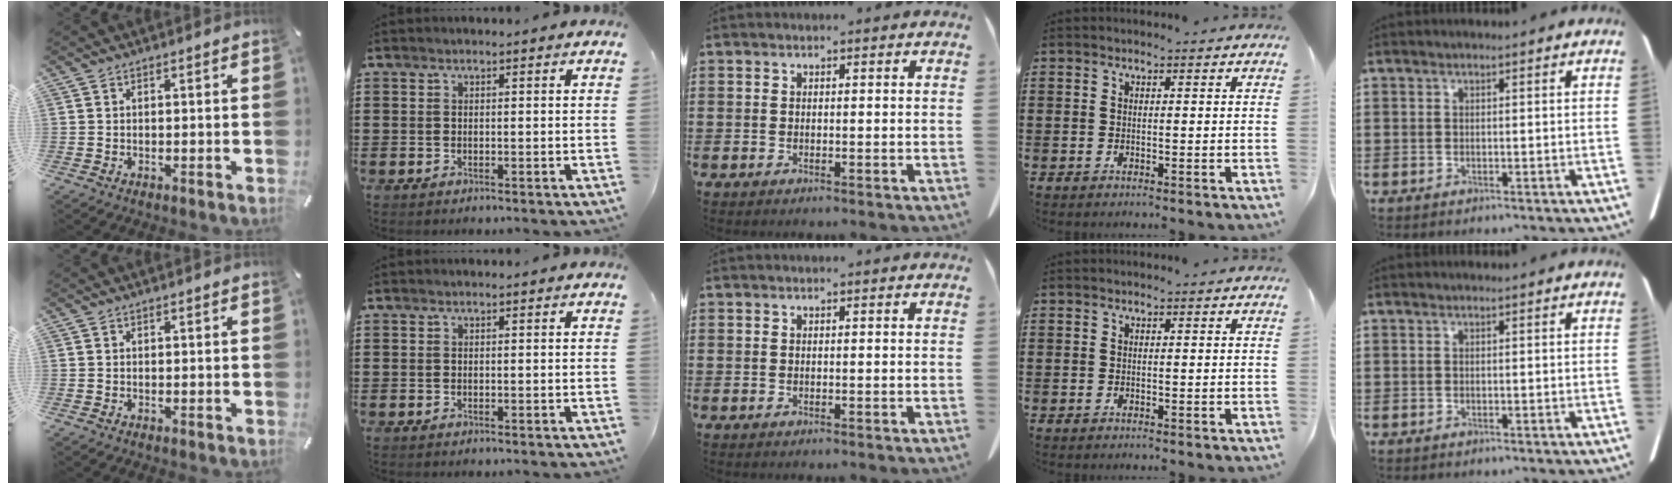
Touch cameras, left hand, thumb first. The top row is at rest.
{}